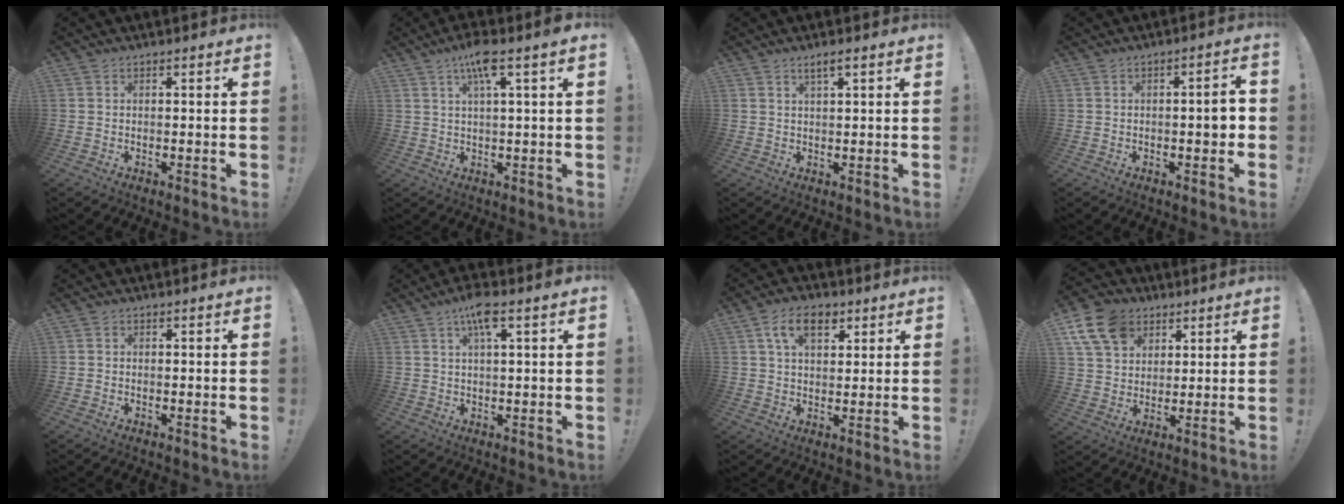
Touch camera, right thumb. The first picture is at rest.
{"total": 7.2, "force": [3.2, 0.9, 6.4], "torque": [-0.111, -0.005, 0.049]}
{"total": 2.5, "force": [1.5, 0.3, 2.1], "torque": [-0.041, -0.001, 0.024]}
{"total": 4.4, "force": [-1.0, 0.9, 4.2], "torque": [-0.058, 0.005, -0.019]}
{"total": 0.0}
{"total": 6.3, "force": [3.0, 1.2, 5.3], "torque": [-0.091, -0.005, 0.046]}
{"total": 9.6, "force": [4.3, 5.5, 6.5], "torque": [-0.100, 0.001, 0.079]}
{"total": 13.5, "force": [6.5, 10.0, 6.3], "torque": [-0.106, -0.025, 0.132]}